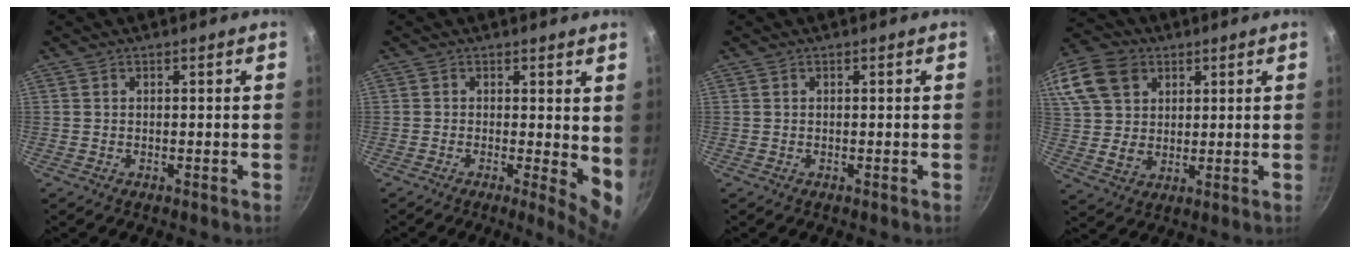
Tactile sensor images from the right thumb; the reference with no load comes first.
{"total": 6.1, "force": [0.2, 2.0, 5.7], "torque": [-0.068, -0.016, 0.001]}
{"total": 0.0}
{"total": 21.5, "force": [9.3, 16.2, 10.7], "torque": [-0.246, 0.025, 0.176]}